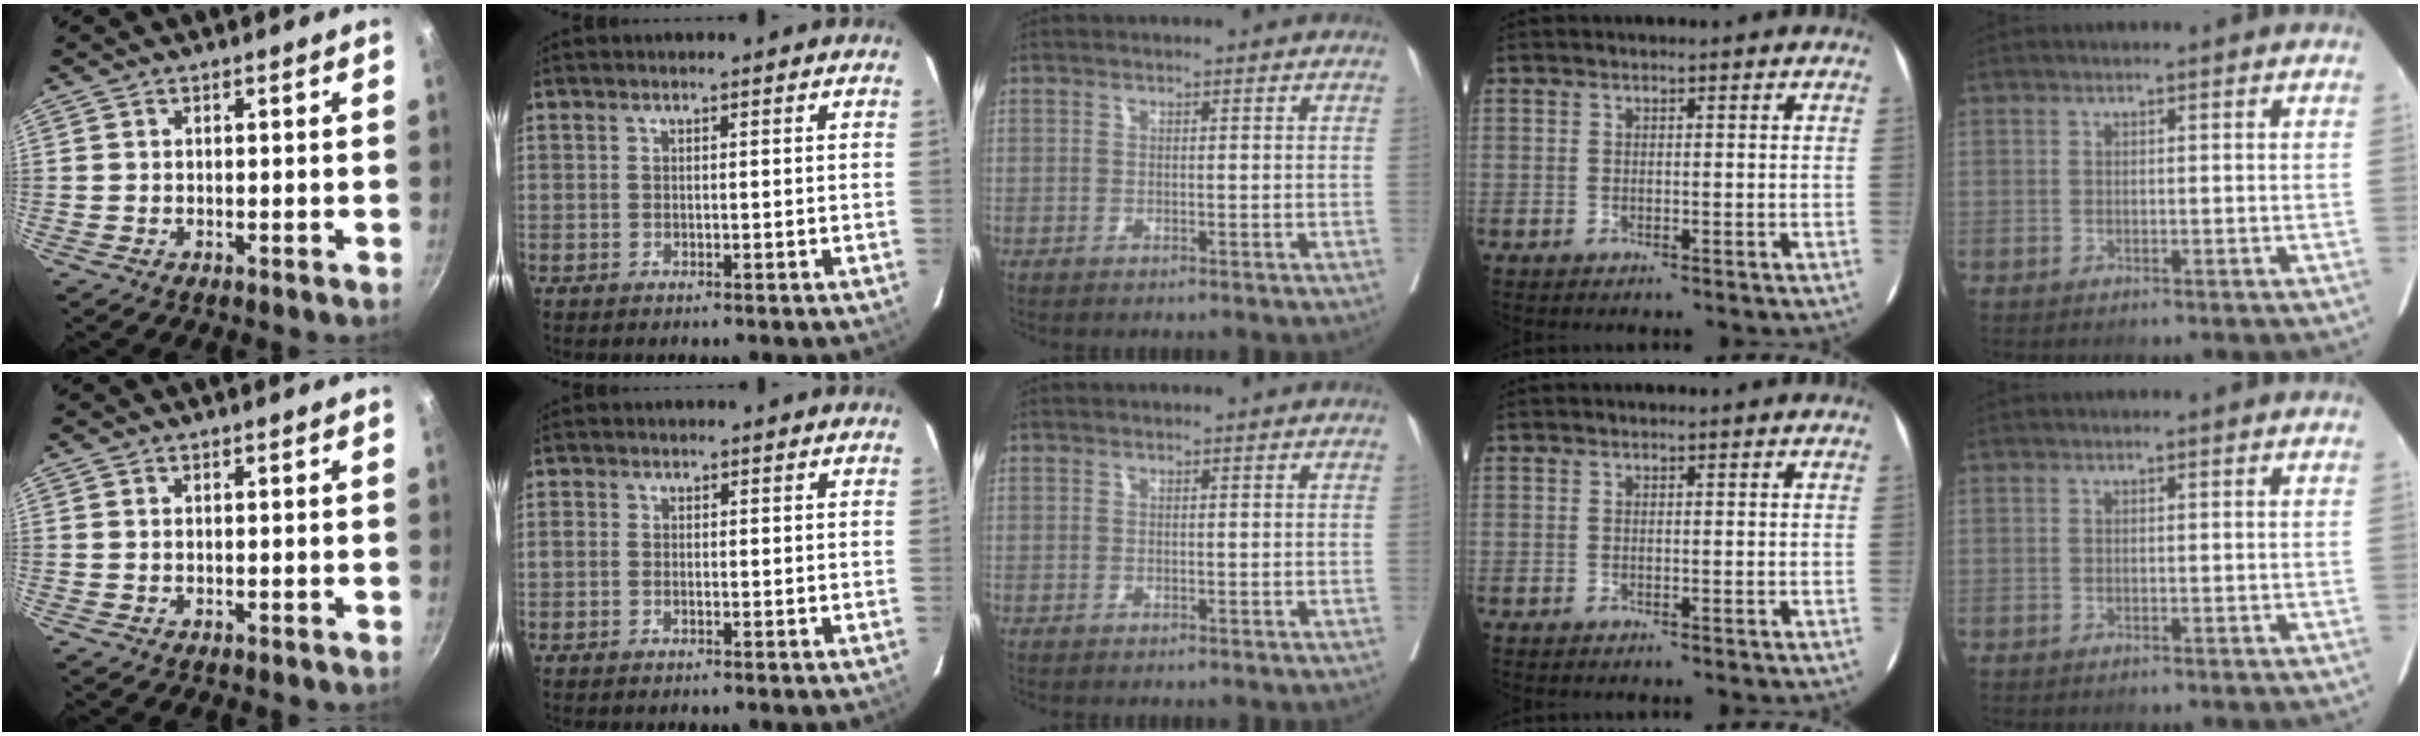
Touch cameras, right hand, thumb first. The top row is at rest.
{"index": {"total": 1.5, "force": [-0.4, 1.0, 1.0], "torque": [-0.025, 0.003, -0.006]}}